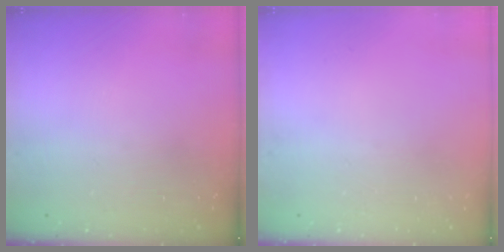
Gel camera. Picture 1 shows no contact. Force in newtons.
{"total": 0.0}